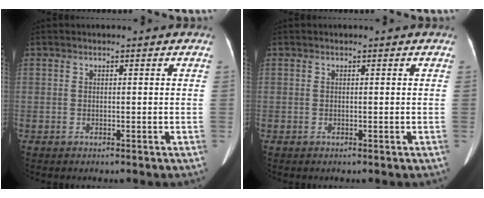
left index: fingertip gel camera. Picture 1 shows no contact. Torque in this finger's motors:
{"motor_torque": [0.00, 0.00, 0.00, 0.00]}